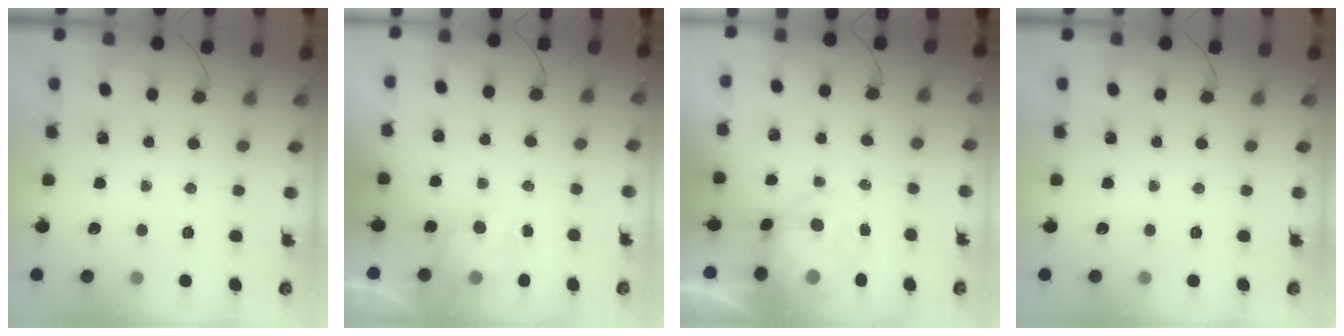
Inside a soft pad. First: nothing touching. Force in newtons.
{"total": 5.7, "press": 5.7, "slide": 0.4}
{"total": 9.2, "press": 9.0, "slide": 2.3}
{"total": 0.0}